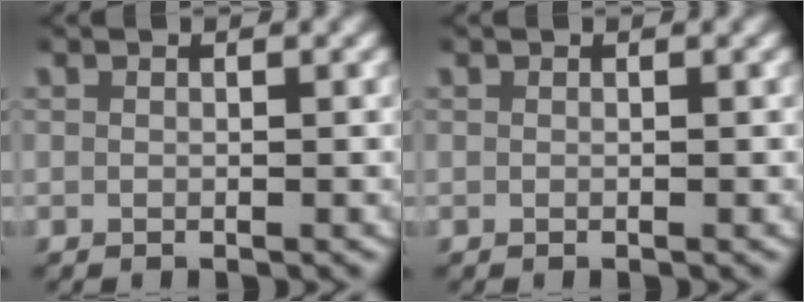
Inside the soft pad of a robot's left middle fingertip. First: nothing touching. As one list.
[{"total": 0.0}]